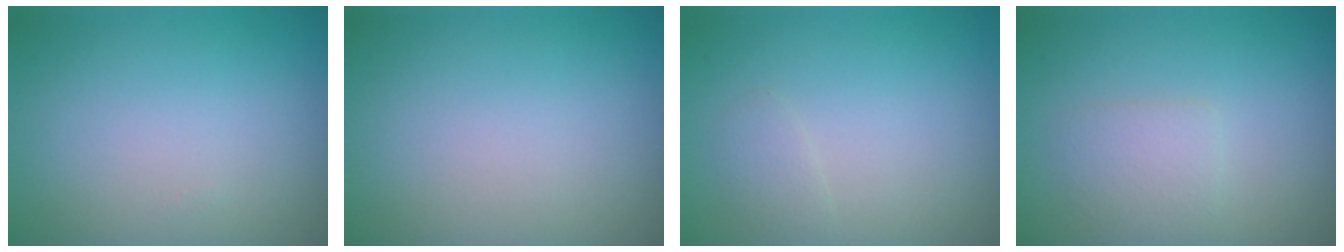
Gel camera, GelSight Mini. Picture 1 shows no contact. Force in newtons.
{"total": 0.0}
{"total": 0.9, "press": 0.9, "slide": 0.0}
{"total": 1.9, "press": 1.9, "slide": 0.0}